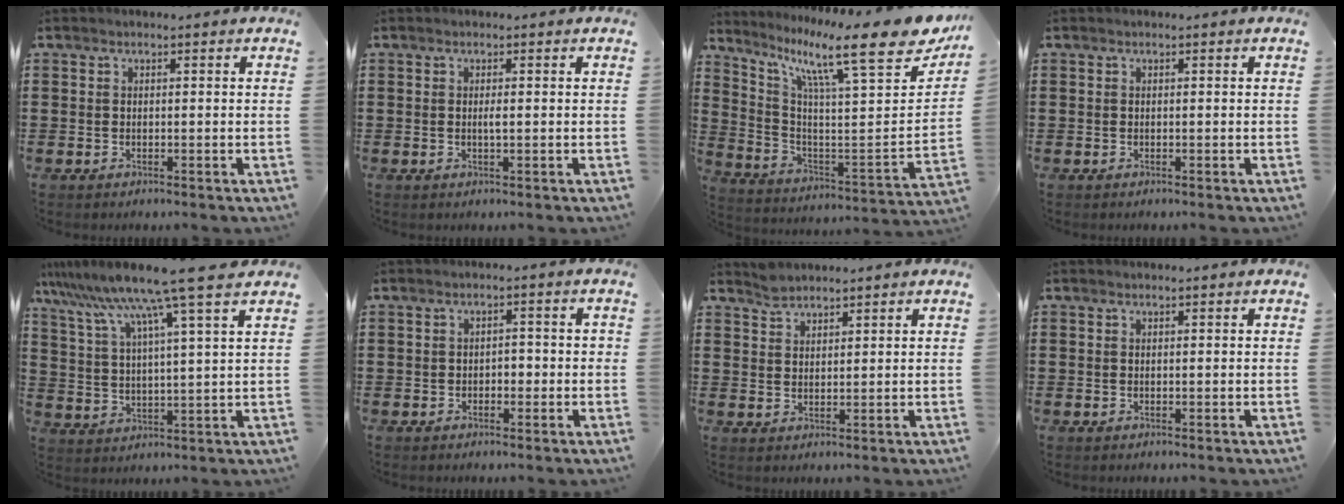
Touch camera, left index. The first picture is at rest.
{"total": 1.0, "force": [0.1, 0.0, 1.0], "torque": [-0.020, -0.004, 0.002]}
{"total": 14.1, "force": [9.8, 1.9, 10.0], "torque": [-0.185, -0.078, 0.147]}
{"total": 0.0}
{"total": 11.3, "force": [8.9, -0.7, 6.9], "torque": [-0.167, -0.046, 0.145]}
{"total": 1.6, "force": [-0.9, 1.0, 0.9], "torque": [-0.020, 0.004, -0.022]}
{"total": 2.2, "force": [2.1, 0.5, 0.2], "torque": [-0.009, 0.001, 0.042]}
{"total": 0.0}